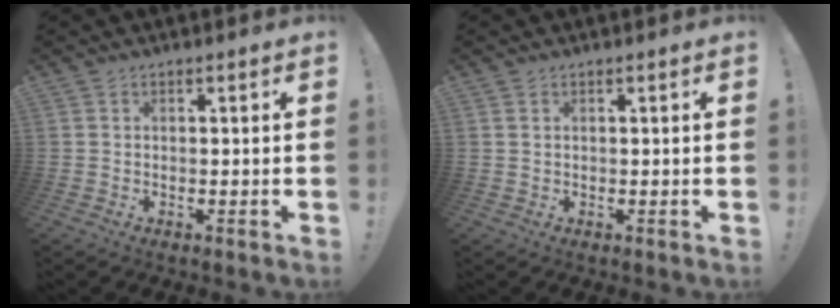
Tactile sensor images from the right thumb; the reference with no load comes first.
{"total": 0.6, "force": [0.3, 0.4, 0.3], "torque": [-0.006, 0.001, 0.007]}